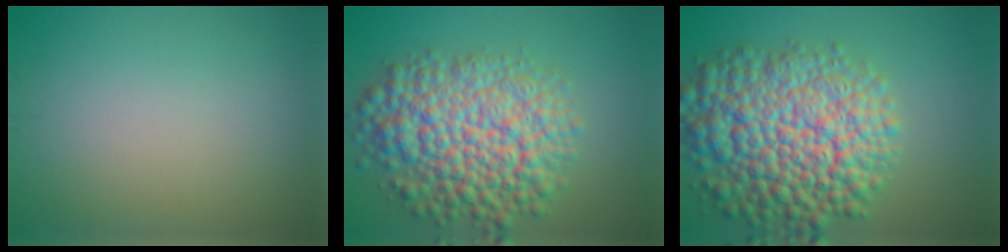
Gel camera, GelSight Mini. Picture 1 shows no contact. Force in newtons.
{"total": 10.3, "press": 10.3, "slide": 0.4}
{"total": 12.8, "press": 12.8, "slide": 0.5}